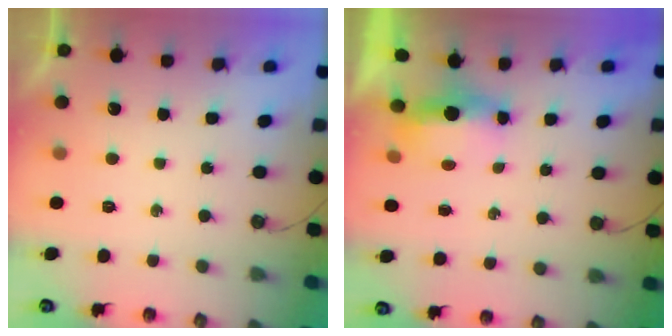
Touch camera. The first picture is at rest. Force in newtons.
{"total": 5.2, "press": 5.0, "slide": 1.4}